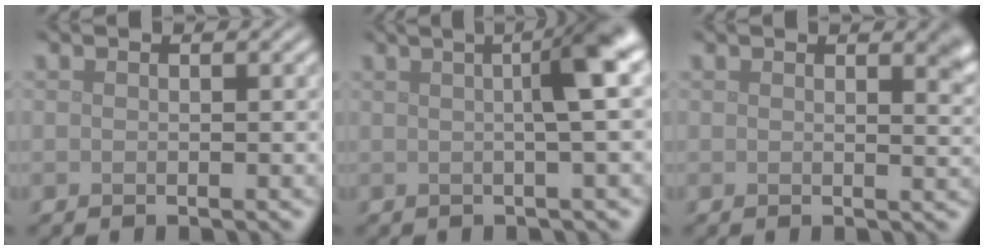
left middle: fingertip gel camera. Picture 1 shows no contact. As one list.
[{"total": 5.3, "force": [1.0, 1.0, 5.1], "torque": [-0.062, 0.020, 0.013]}, {"total": 2.2, "force": [1.4, 0.7, 1.5], "torque": [-0.008, -0.001, 0.022]}]